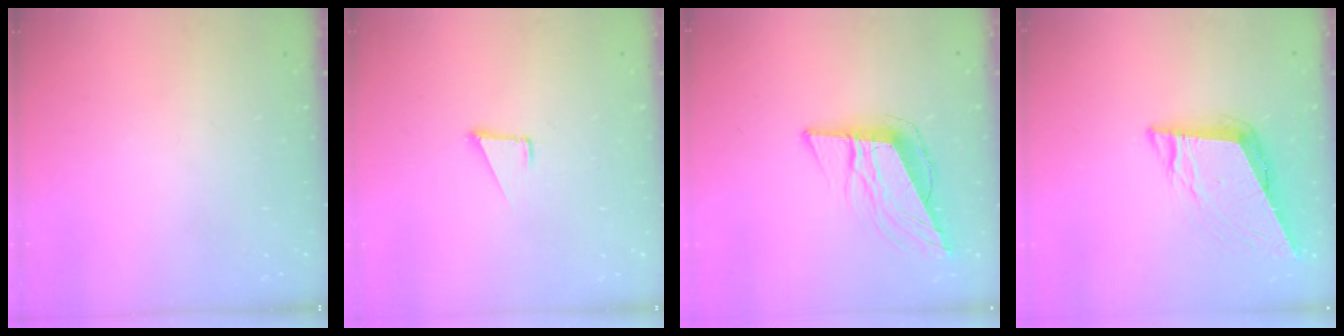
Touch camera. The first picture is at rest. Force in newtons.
{"total": 1.6, "press": 1.5, "slide": 0.1}
{"total": 11.4, "press": 10.8, "slide": 3.6}
{"total": 9.8, "press": 9.3, "slide": 3.0}